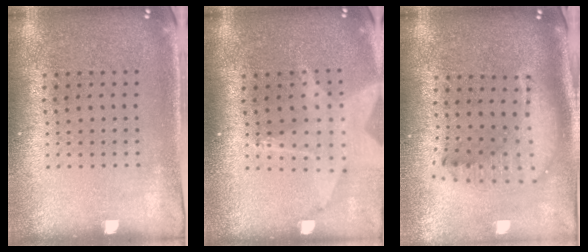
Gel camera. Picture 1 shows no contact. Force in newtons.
{"total": 2.0, "press": 1.5, "slide": 1.2}
{"total": 1.9, "press": 1.5, "slide": 1.1}